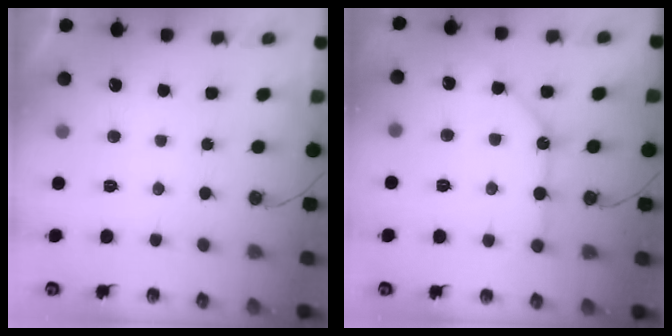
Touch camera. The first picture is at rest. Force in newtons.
{"total": 10.0, "press": 9.9, "slide": 1.0}